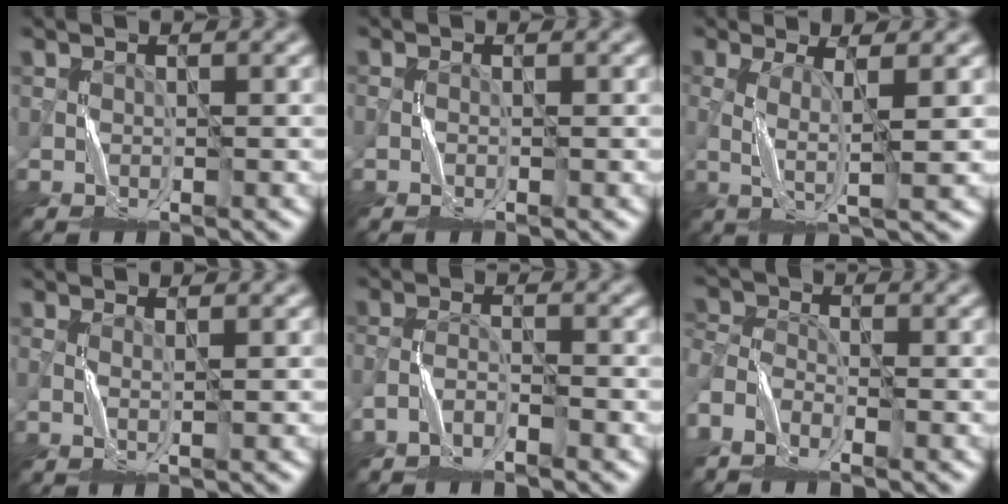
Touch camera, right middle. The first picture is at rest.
{"total": 0.6, "force": [-0.5, -0.2, -0.2], "torque": [0.006, 0.003, -0.011]}
{"total": 2.6, "force": [-0.2, 0.2, 2.6], "torque": [-0.062, 0.004, 0.001]}
{"total": 0.0}
{"total": 2.0, "force": [-2.0, 0.0, 0.3], "torque": [-0.010, 0.008, -0.044]}
{"total": 4.6, "force": [-3.7, 2.1, 1.9], "torque": [-0.047, -0.004, -0.077]}